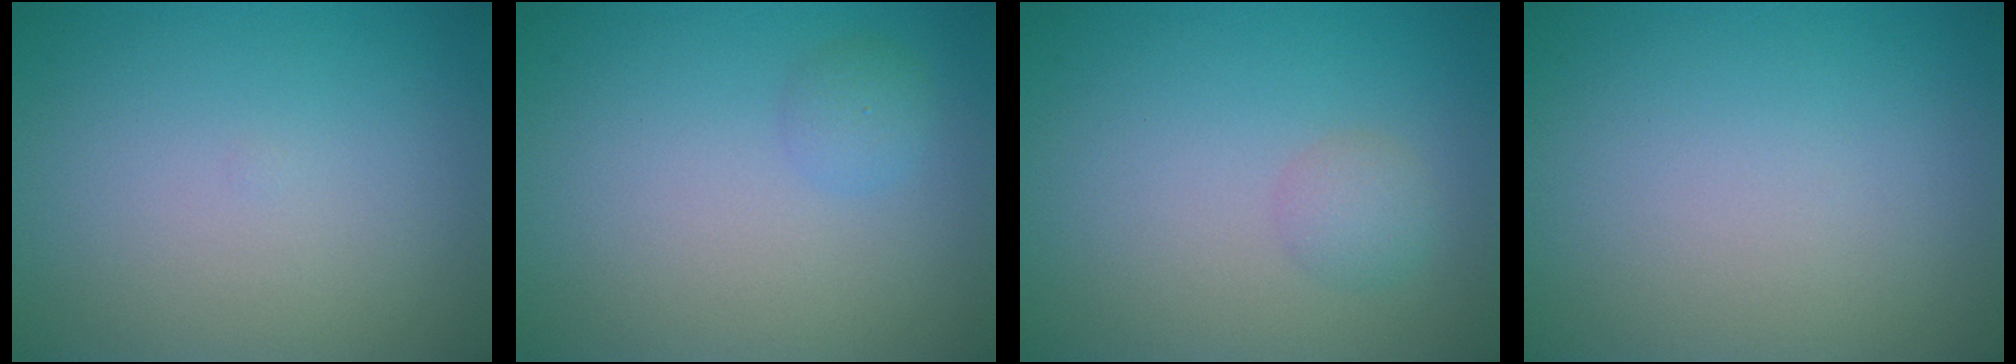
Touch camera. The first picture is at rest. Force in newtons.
{"total": 1.3, "press": 1.2, "slide": 0.1}
{"total": 1.5, "press": 1.5, "slide": 0.0}
{"total": 0.0}